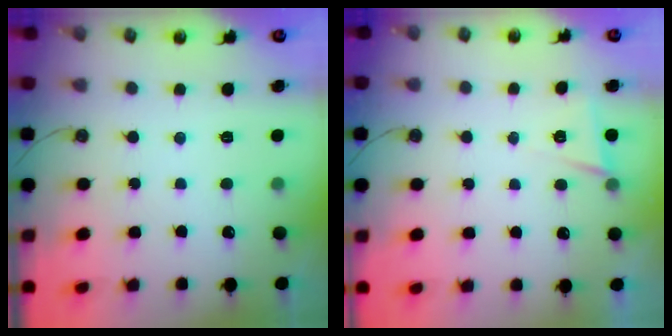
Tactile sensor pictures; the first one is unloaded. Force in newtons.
{"total": 5.0, "press": 3.2, "slide": 3.9}